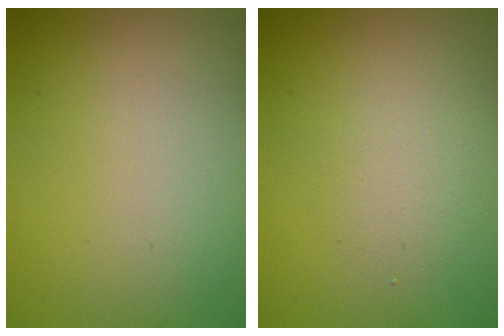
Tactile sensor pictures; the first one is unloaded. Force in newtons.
{"total": 1.9, "press": 1.9, "slide": 0.1}